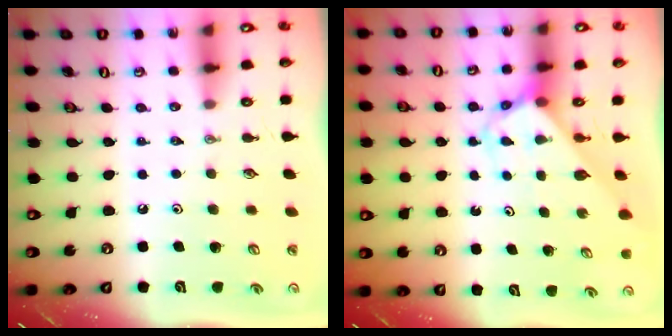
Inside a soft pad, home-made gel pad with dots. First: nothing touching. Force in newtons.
{"total": 3.3, "press": 3.3, "slide": 0.1}